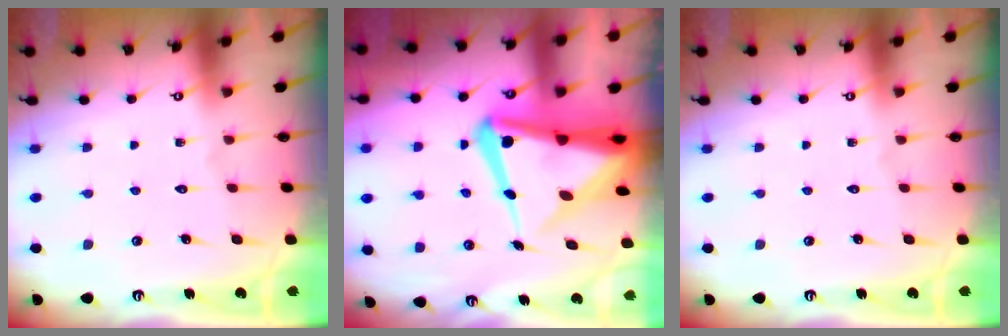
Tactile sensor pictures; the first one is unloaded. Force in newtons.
{"total": 13.7, "press": 13.6, "slide": 2.1}
{"total": 0.0}